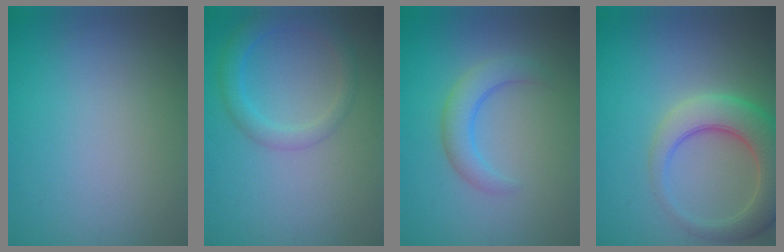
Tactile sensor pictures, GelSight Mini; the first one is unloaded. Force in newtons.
{"total": 2.8, "press": 2.8, "slide": 0.2}
{"total": 3.0, "press": 3.0, "slide": 0.3}
{"total": 6.7, "press": 6.7, "slide": 0.6}